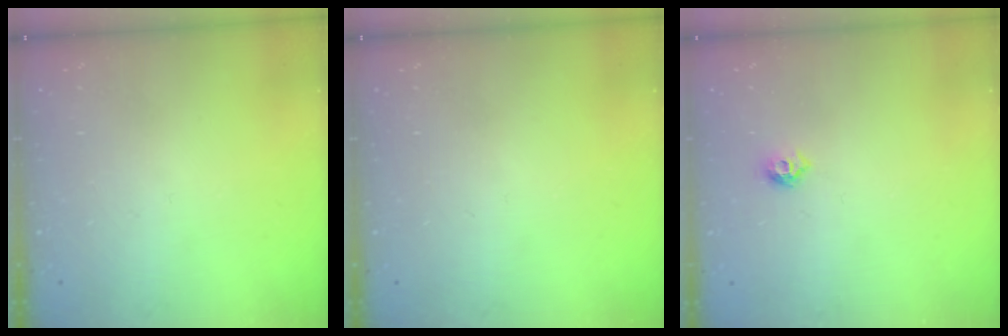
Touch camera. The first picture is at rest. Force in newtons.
{"total": 0.0}
{"total": 5.1, "press": 5.0, "slide": 0.9}